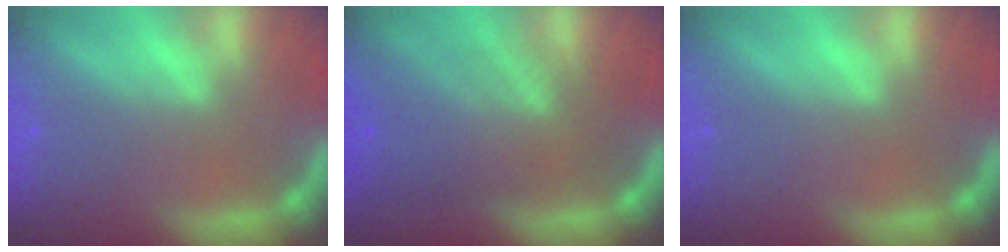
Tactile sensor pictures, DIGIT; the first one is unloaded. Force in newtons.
{"total": 8.1}
{"total": 0.0}